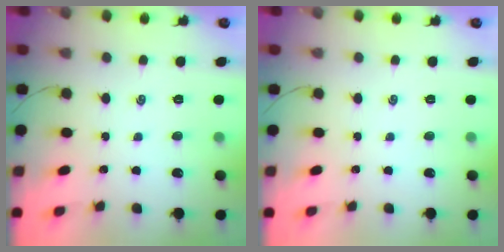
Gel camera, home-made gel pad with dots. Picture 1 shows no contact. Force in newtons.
{"total": 0.0}